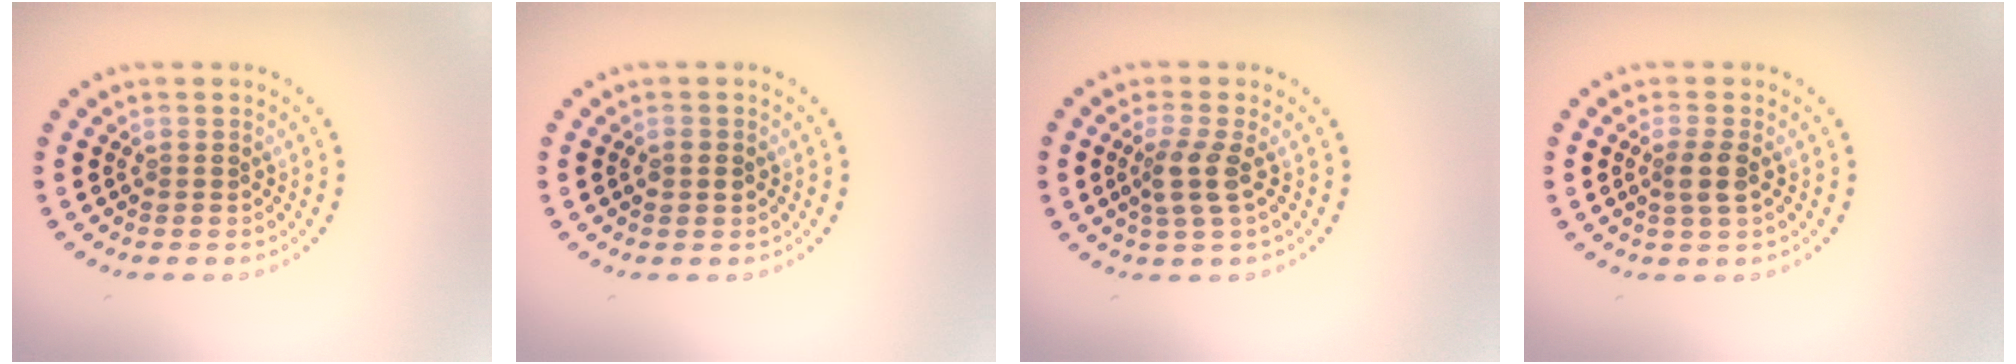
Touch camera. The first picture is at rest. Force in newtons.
{"total": 1.4, "press": 1.4, "slide": 0.1}
{"total": 2.4, "press": 2.0, "slide": 1.4}
{"total": 2.0, "press": 1.7, "slide": 0.9}